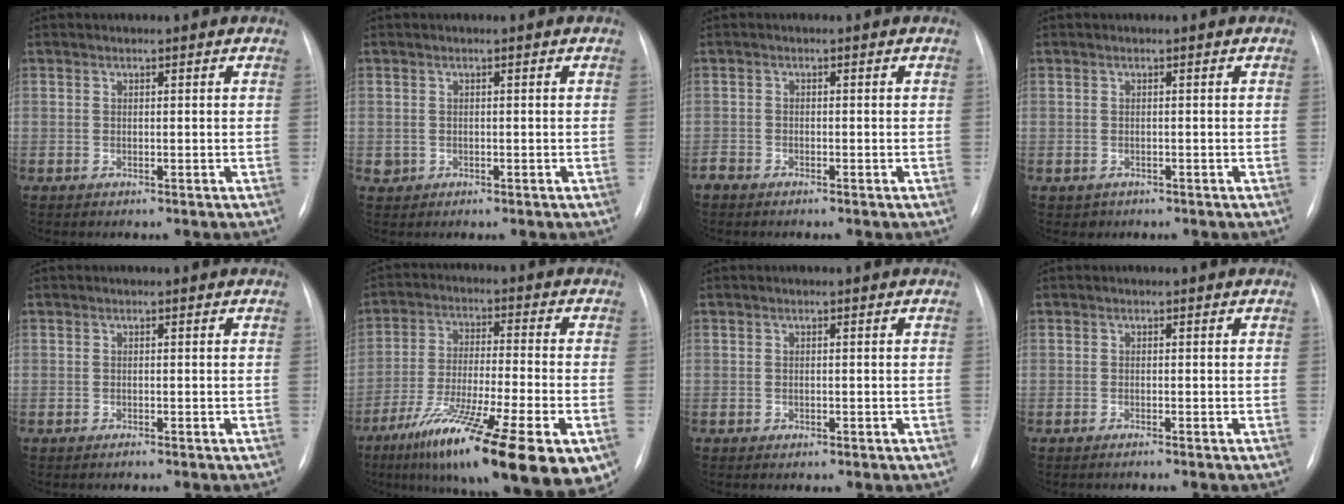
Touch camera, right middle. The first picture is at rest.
{"total": 1.0, "force": [-0.2, 0.9, 0.1], "torque": [0.001, 0.003, -0.001]}
{"total": 1.3, "force": [-1.2, 0.4, 0.2], "torque": [-0.008, -0.001, -0.023]}
{"total": 1.1, "force": [-0.6, 0.9, 0.0], "torque": [-0.003, 0.003, -0.006]}
{"total": 0.0}
{"total": 23.1, "force": [-12.4, 3.6, 19.1], "torque": [-0.263, -0.047, -0.202]}
{"total": 0.8, "force": [-0.3, 0.6, 0.5], "torque": [-0.008, -0.001, -0.001]}
{"total": 0.7, "force": [-0.5, -0.2, 0.4], "torque": [-0.006, 0.000, -0.009]}